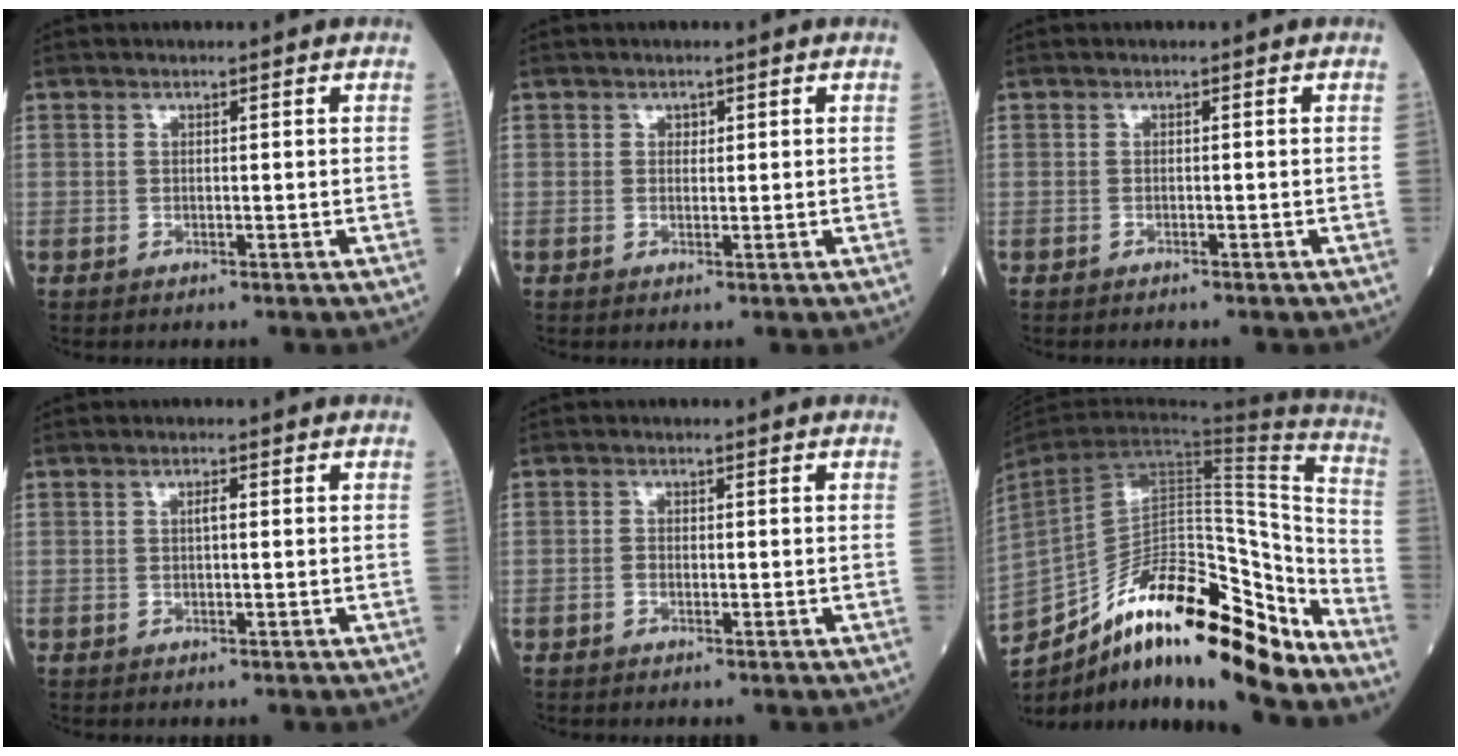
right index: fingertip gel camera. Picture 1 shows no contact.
{"total": 0.7, "force": [0.3, 0.5, 0.3], "torque": [0.000, 0.000, 0.005]}
{"total": 0.6, "force": [-0.5, 0.1, 0.3], "torque": [-0.009, -0.002, -0.008]}
{"total": 1.0, "force": [0.1, 0.2, 1.0], "torque": [-0.018, 0.002, 0.002]}
{"total": 0.8, "force": [-0.4, 0.5, 0.5], "torque": [-0.008, 0.002, -0.006]}
{"total": 25.9, "force": [-18.1, 7.8, 16.8], "torque": [-0.309, 0.008, -0.297]}